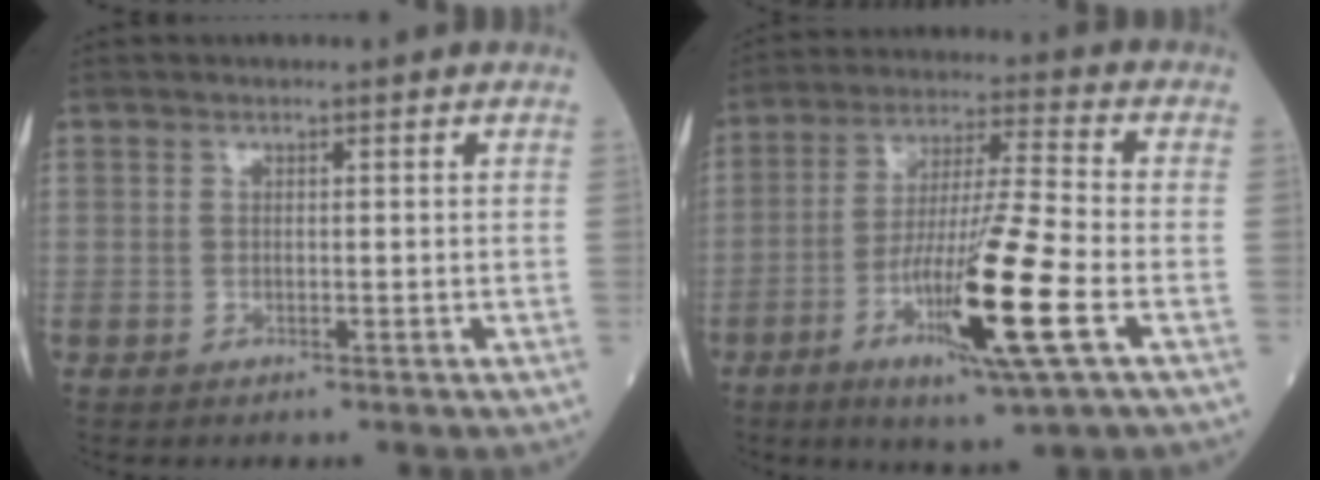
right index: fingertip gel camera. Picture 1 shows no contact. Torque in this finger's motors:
{"motor_torque": [1.59, -0.55, 0.98, 0.21]}